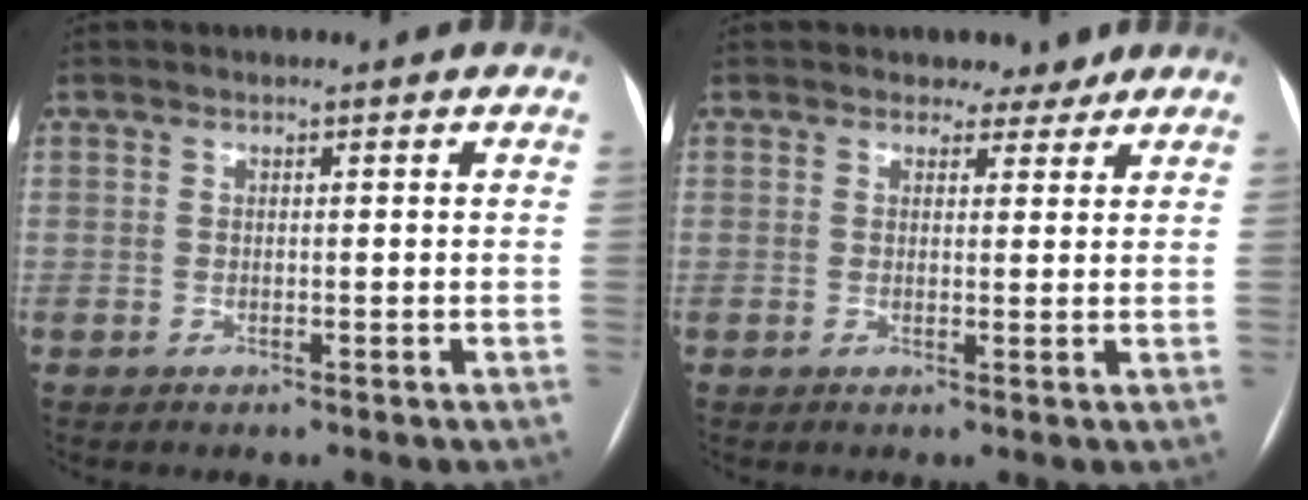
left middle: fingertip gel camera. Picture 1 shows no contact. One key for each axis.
{"total": 2.9, "fx": 2.3, "fy": 1.6, "fz": 0.3, "tx": 0.001, "ty": 0.002, "tz": 0.027}